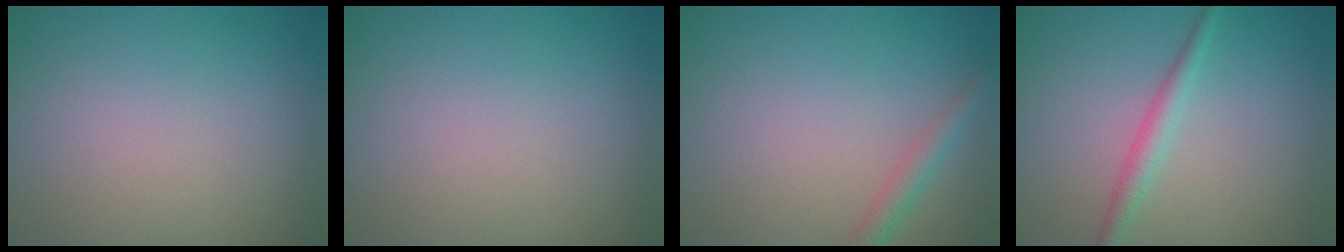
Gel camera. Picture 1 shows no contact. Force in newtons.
{"total": 0.0}
{"total": 2.0, "press": 2.0, "slide": 0.0}
{"total": 2.1, "press": 2.1, "slide": 0.1}